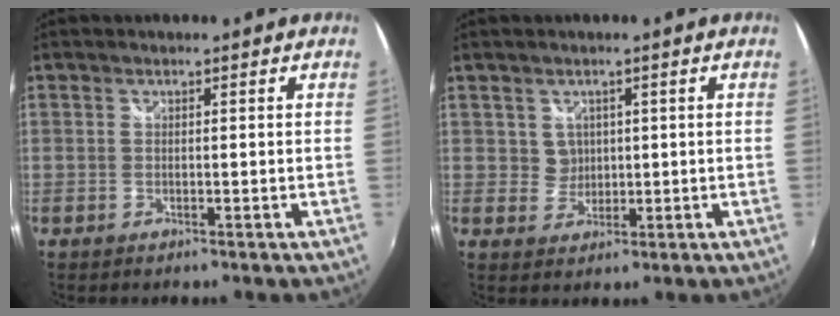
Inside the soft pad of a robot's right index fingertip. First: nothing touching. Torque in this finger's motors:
{"motor_torque": [-1.04, 1.04, 0.00, 0.00]}